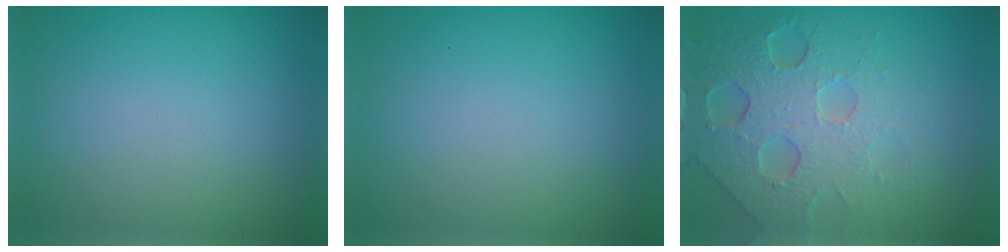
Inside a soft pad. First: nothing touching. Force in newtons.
{"total": 0.0}
{"total": 7.5, "press": 5.2, "slide": 5.4}